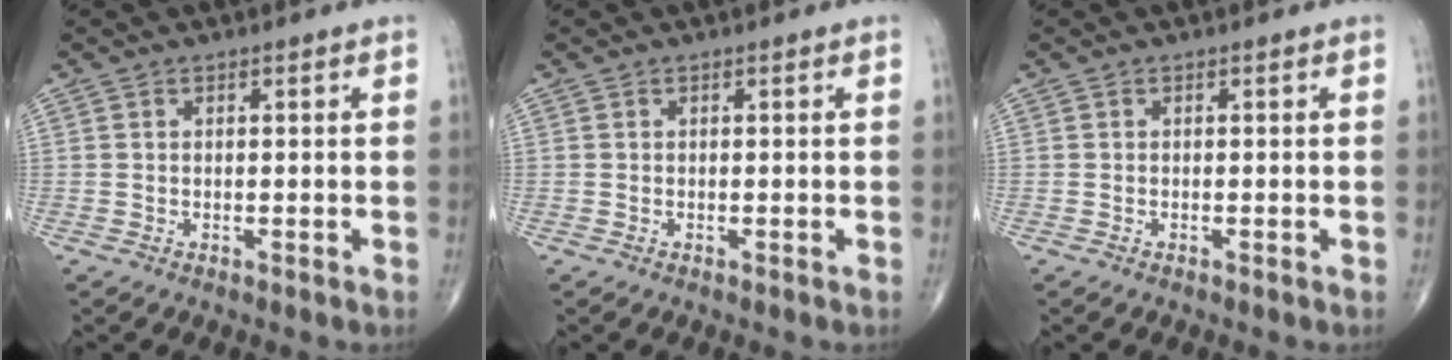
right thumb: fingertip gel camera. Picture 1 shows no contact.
{"total": 0.0}
{"total": 0.0}